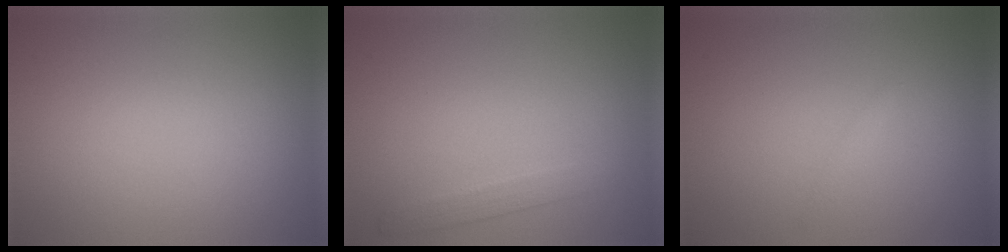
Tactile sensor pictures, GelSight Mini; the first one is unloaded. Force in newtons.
{"total": 1.4, "press": 1.4, "slide": 0.0}
{"total": 0.5, "press": 0.5, "slide": 0.0}